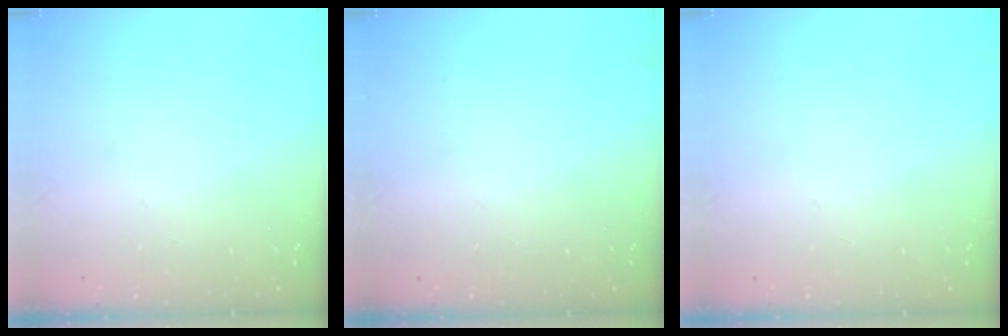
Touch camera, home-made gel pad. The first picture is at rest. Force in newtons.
{"total": 0.0}
{"total": 0.0}